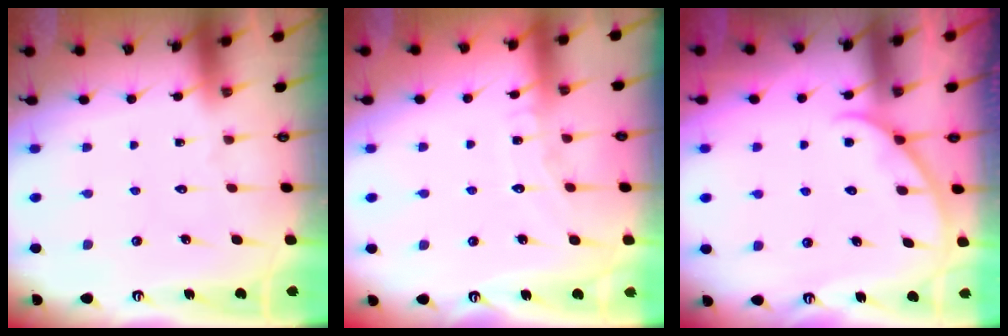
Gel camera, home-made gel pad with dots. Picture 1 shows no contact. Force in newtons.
{"total": 6.1, "press": 6.1, "slide": 0.6}
{"total": 3.9, "press": 3.8, "slide": 0.3}